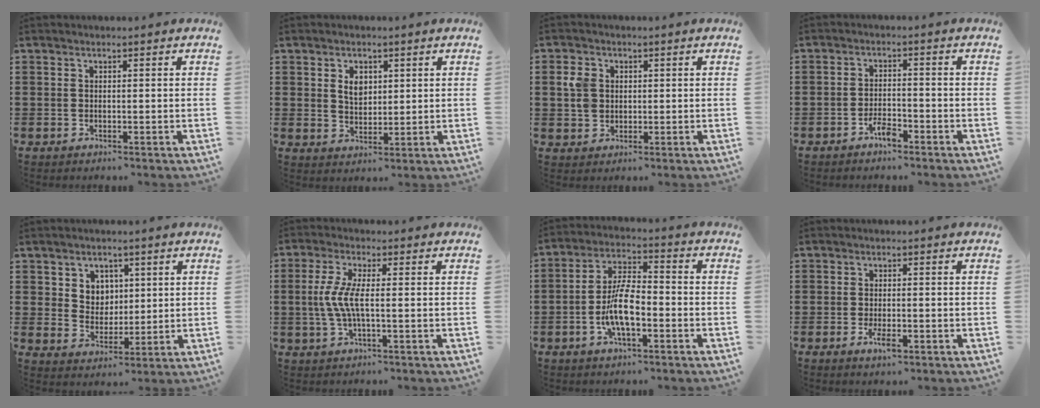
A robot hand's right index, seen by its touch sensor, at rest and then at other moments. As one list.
[{"total": 3.6, "force": [1.2, 2.5, 2.3], "torque": [-0.046, 0.008, 0.019]}, {"total": 3.7, "force": [0.6, 3.1, 1.9], "torque": [-0.055, 0.010, 0.006]}, {"total": 3.1, "force": [-2.2, 0.9, 2.0], "torque": [-0.042, 0.003, -0.044]}, {"total": 4.7, "force": [2.1, 4.1, 0.7], "torque": [-0.027, 0.007, 0.035]}, {"total": 5.4, "force": [-0.5, 1.1, 5.2], "torque": [-0.131, -0.012, -0.024]}, {"total": 8.5, "force": [-2.4, 3.1, 7.5], "torque": [-0.160, -0.003, -0.049]}, {"total": 2.9, "force": [-1.3, 0.9, 2.4], "torque": [-0.055, -0.007, -0.027]}]